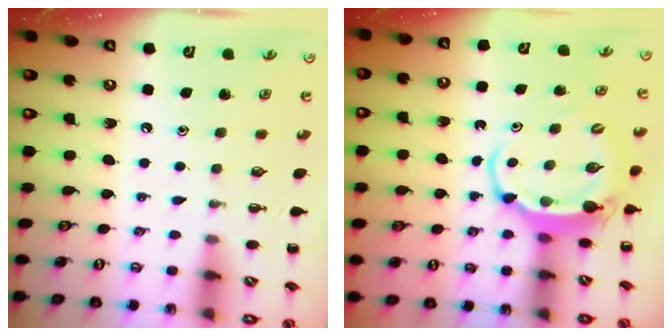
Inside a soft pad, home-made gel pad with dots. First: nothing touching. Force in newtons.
{"total": 6.3, "press": 6.2, "slide": 1.2}